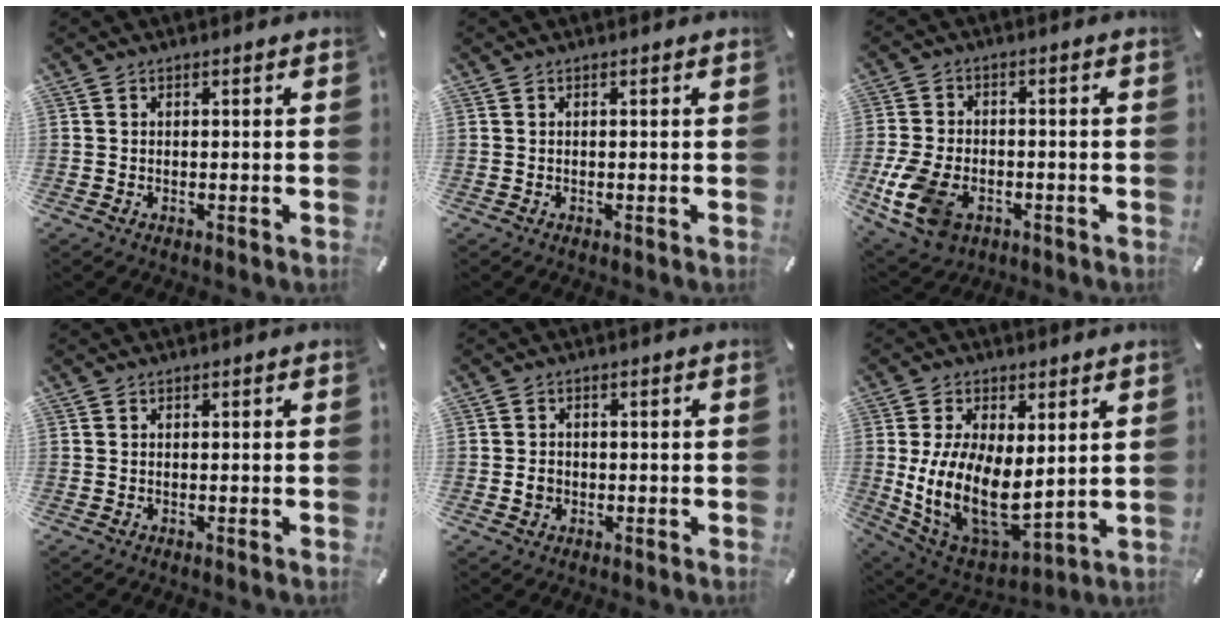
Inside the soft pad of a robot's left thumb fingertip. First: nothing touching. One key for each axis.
{"total": 0.0}
{"total": 11.2, "fx": -4.3, "fy": 7.6, "fz": 6.9, "tx": -0.161, "ty": 0.016, "tz": -0.076}
{"total": 0.0}
{"total": 2.6, "fx": -0.5, "fy": 2.3, "fz": 1.0, "tx": -0.019, "ty": 0.005, "tz": -0.011}
{"total": 15.1, "fx": 0.8, "fy": 9.7, "fz": 11.5, "tx": -0.240, "ty": -0.034, "tz": 0.025}